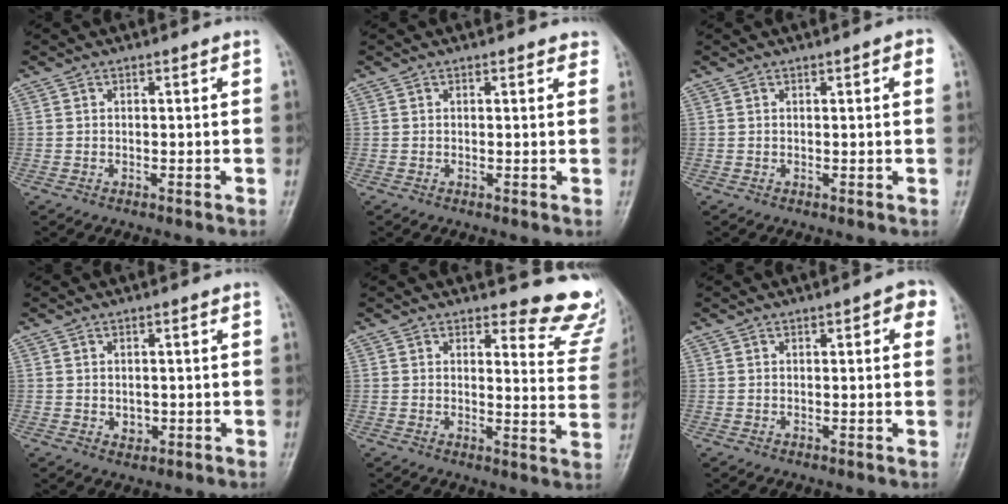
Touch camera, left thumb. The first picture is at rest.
{"total": 1.8, "force": [1.5, 0.8, 0.7], "torque": [0.007, -0.002, 0.010]}
{"total": 2.6, "force": [1.1, 0.7, 2.2], "torque": [-0.020, 0.001, 0.009]}
{"total": 1.7, "force": [0.1, 1.4, 1.0], "torque": [-0.011, -0.002, 0.006]}
{"total": 11.4, "force": [10.7, 3.2, 2.6], "torque": [0.010, -0.112, 0.094]}
{"total": 3.8, "force": [1.7, 1.4, 3.2], "torque": [-0.025, 0.000, 0.012]}